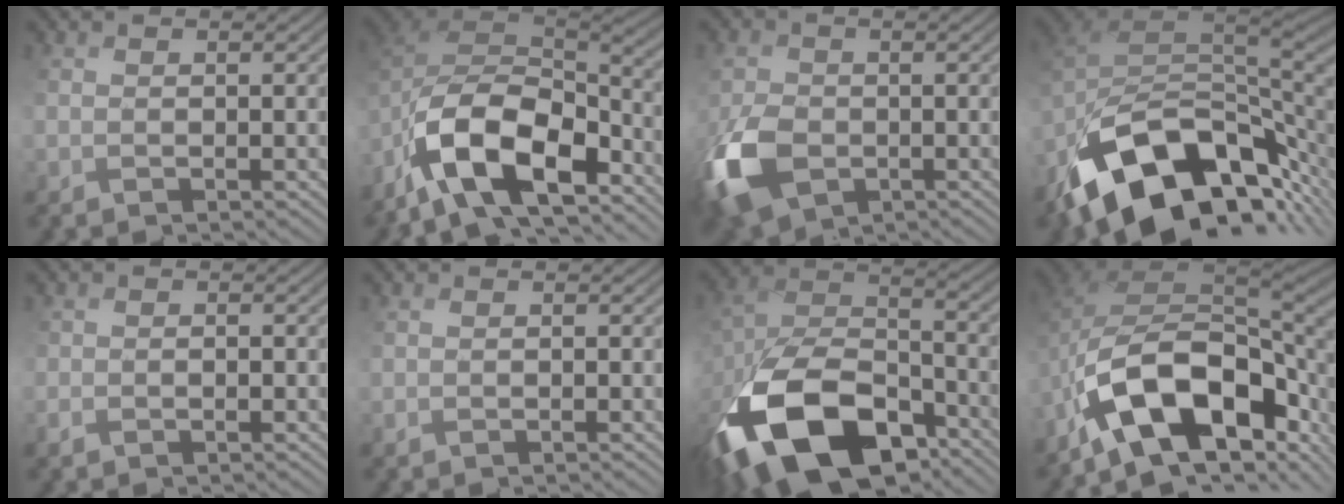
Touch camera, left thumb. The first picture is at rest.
{"total": 14.7, "force": [-8.2, 6.3, 10.5], "torque": [-0.233, -0.006, -0.158]}
{"total": 8.4, "force": [-2.0, 6.1, 5.4], "torque": [-0.138, -0.018, -0.038]}
{"total": 16.1, "force": [-7.6, 8.3, 11.5], "torque": [-0.224, -0.013, -0.133]}
{"total": 1.2, "force": [-0.4, 1.0, 0.4], "torque": [-0.005, -0.002, -0.007]}
{"total": 0.0}
{"total": 17.3, "force": [-10.1, 9.4, 10.5], "torque": [-0.219, -0.043, -0.169]}
{"total": 15.8, "force": [-7.4, 7.6, 11.8], "torque": [-0.236, -0.011, -0.116]}